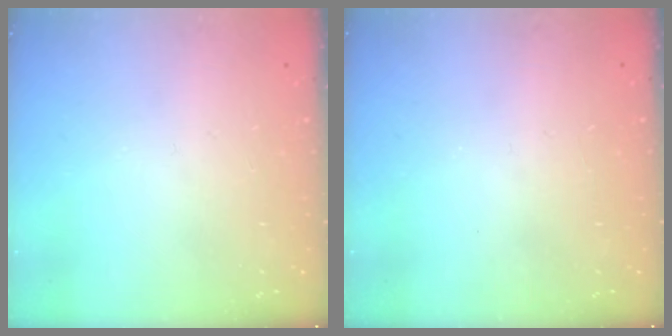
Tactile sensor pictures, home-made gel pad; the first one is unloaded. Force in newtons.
{"total": 0.0}